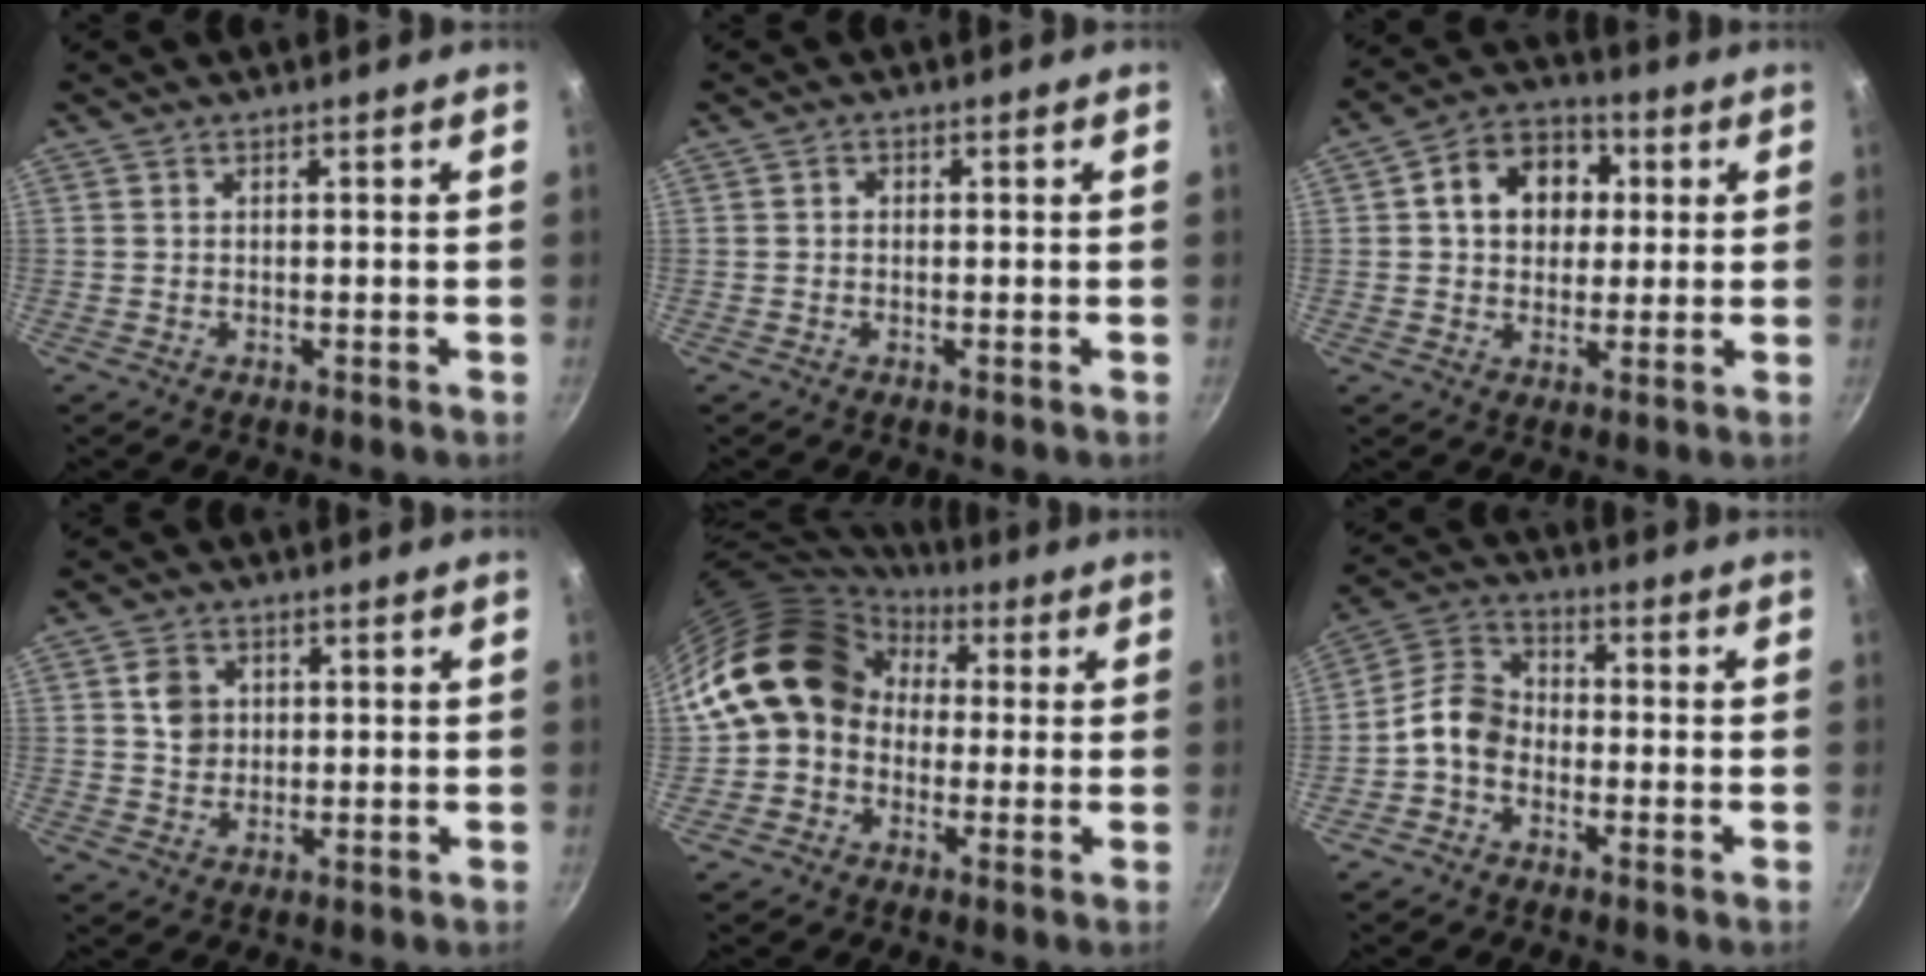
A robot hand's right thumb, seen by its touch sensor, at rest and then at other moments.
{"total": 1.1, "force": [0.1, 0.9, 0.5], "torque": [-0.007, 0.007, -0.001]}
{"total": 12.2, "force": [2.6, 9.6, 7.0], "torque": [-0.076, 0.016, 0.027]}
{"total": 4.9, "force": [1.1, 4.1, 2.4], "torque": [-0.023, 0.001, 0.018]}
{"total": 13.5, "force": [1.7, 11.3, 7.2], "torque": [-0.090, 0.029, 0.010]}
{"total": 7.6, "force": [-2.5, 5.5, 4.5], "torque": [-0.075, 0.038, -0.071]}